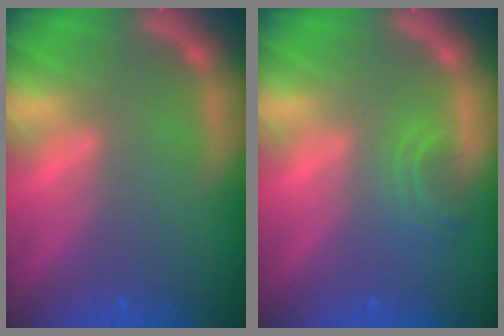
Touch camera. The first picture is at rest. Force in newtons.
{"total": 2.4}